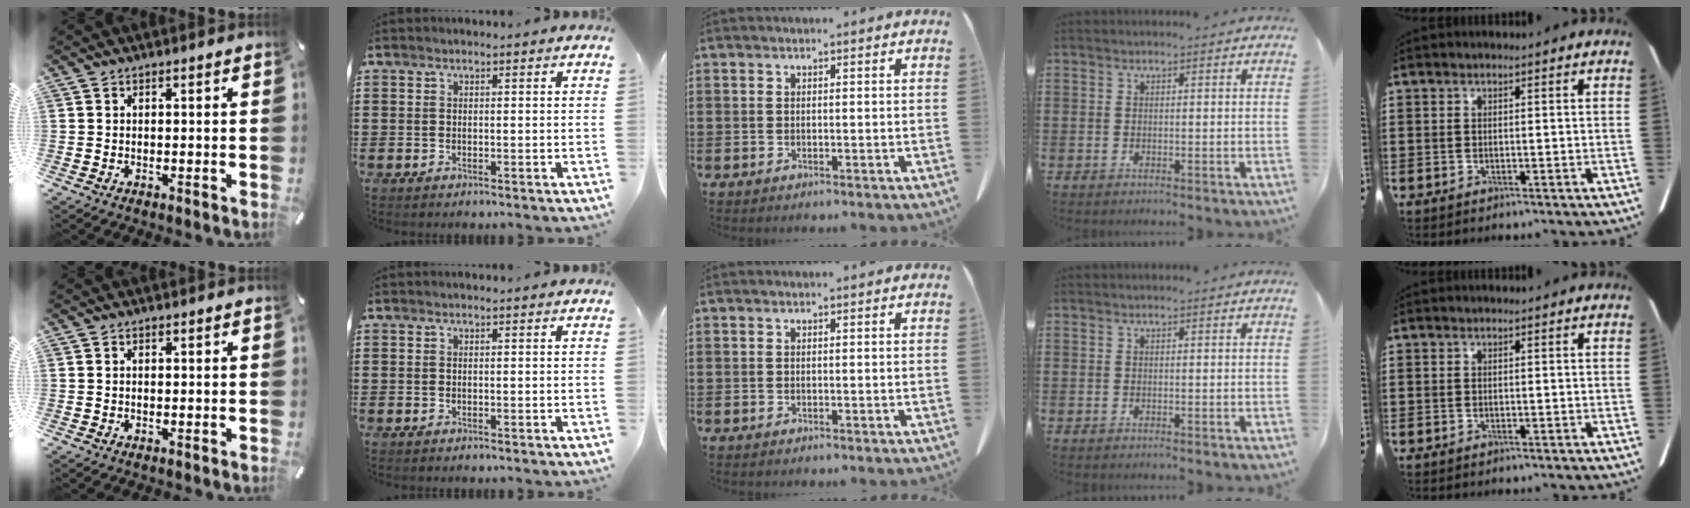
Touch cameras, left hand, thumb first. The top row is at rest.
{"thumb": {"total": 0.6, "force": [0.0, 0.3, 0.5], "torque": [-0.011, 0.000, 0.000]}}